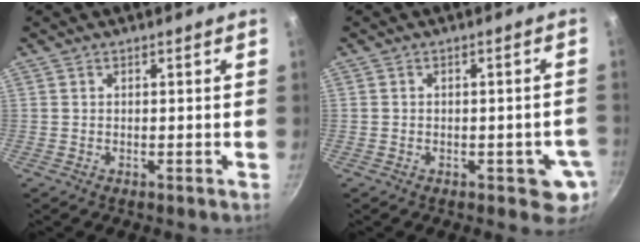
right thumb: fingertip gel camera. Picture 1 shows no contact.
{"total": 4.8, "force": [-1.5, 2.7, 3.6], "torque": [-0.022, 0.007, -0.018]}